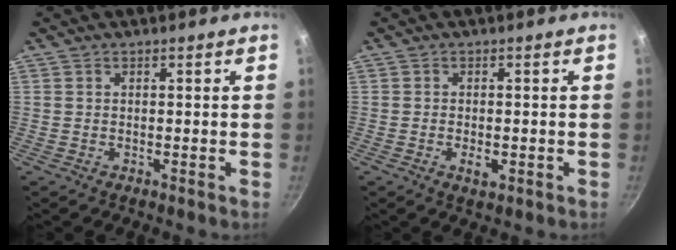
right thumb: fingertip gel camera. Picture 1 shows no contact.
{"total": 2.7, "force": [-0.8, 1.4, 2.2], "torque": [-0.038, 0.001, -0.012]}